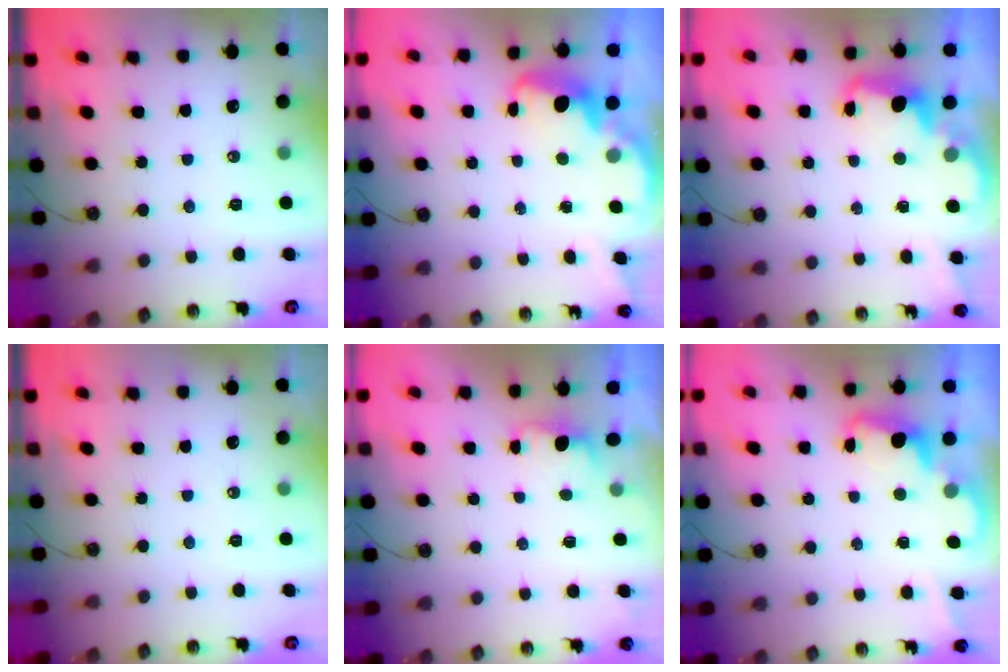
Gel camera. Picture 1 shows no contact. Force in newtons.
{"total": 2.6, "press": 2.6, "slide": 0.4}
{"total": 2.6, "press": 2.6, "slide": 0.6}
{"total": 0.0}
{"total": 0.8, "press": 0.2, "slide": 0.7}
{"total": 2.4, "press": 2.3, "slide": 0.5}